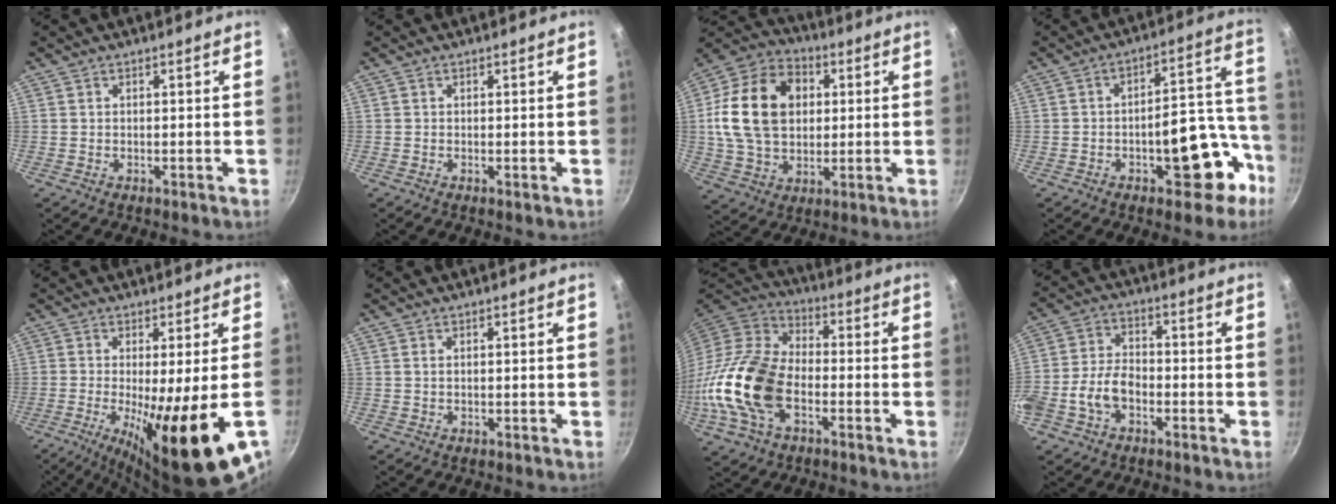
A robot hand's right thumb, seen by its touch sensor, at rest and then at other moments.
{"total": 0.0}
{"total": 20.0, "force": [3.0, 14.7, 13.2], "torque": [-0.217, 0.016, 0.046]}
{"total": 14.9, "force": [-6.2, 7.3, 11.4], "torque": [-0.090, 0.074, -0.077]}
{"total": 16.8, "force": [-5.1, 2.2, 15.8], "torque": [-0.249, -0.026, -0.068]}
{"total": 0.6, "force": [0.2, 0.3, 0.5], "torque": [-0.008, 0.000, 0.004]}
{"total": 18.9, "force": [-5.2, 11.7, 13.9], "torque": [-0.267, 0.033, -0.116]}
{"total": 8.6, "force": [-3.3, 5.5, 5.7], "torque": [-0.099, 0.037, -0.072]}